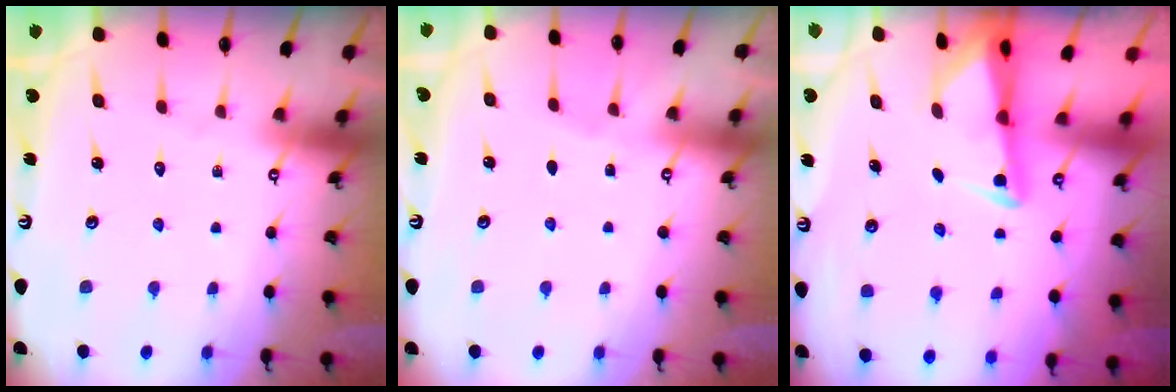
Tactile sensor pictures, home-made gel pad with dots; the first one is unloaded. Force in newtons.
{"total": 1.5, "press": 1.4, "slide": 0.2}
{"total": 2.3, "press": 2.2, "slide": 0.4}